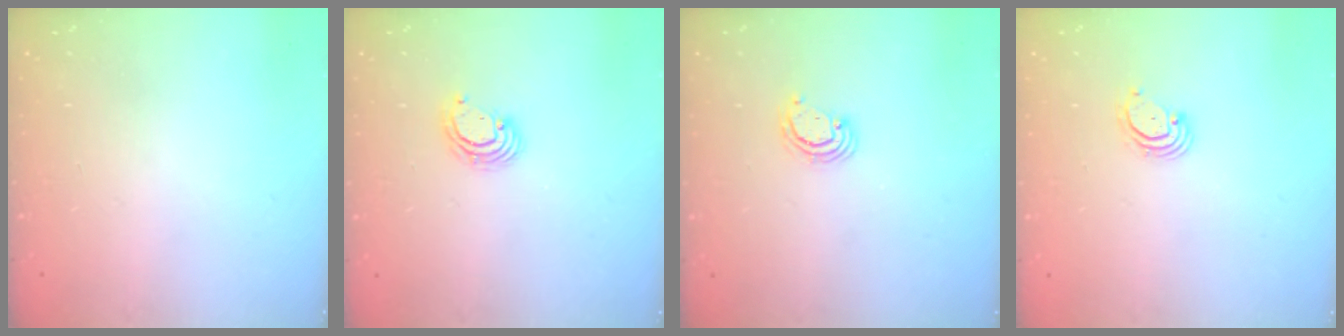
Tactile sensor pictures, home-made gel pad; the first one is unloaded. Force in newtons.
{"total": 3.3, "press": 3.3, "slide": 0.2}
{"total": 3.2, "press": 3.1, "slide": 0.3}
{"total": 3.0, "press": 3.0, "slide": 0.3}